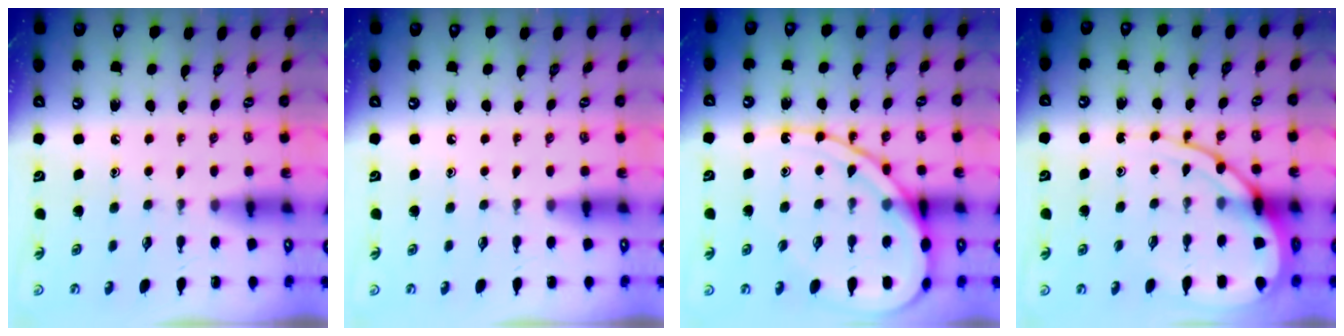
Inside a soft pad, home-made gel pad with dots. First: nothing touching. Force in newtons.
{"total": 0.0}
{"total": 14.4, "press": 14.4, "slide": 1.5}
{"total": 10.2, "press": 10.2, "slide": 1.0}